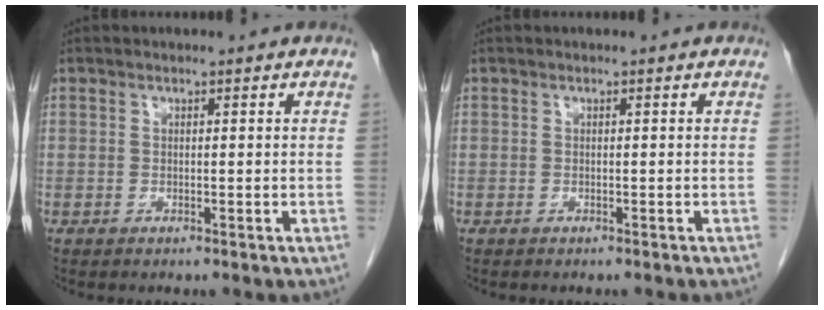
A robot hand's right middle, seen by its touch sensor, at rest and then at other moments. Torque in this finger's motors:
{"motor_torque": [0.06, -0.06, -0.01, 0.00]}